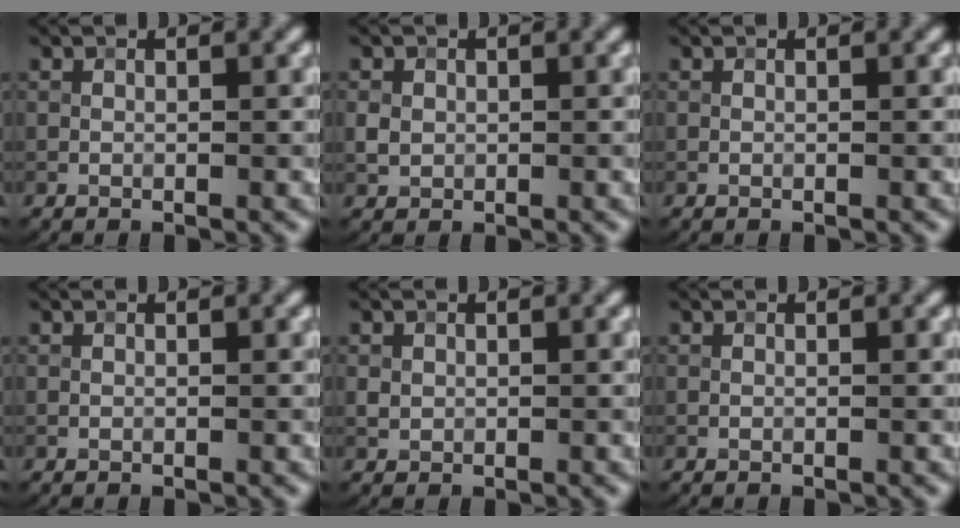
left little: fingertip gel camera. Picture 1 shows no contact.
{"total": 1.3, "force": [0.1, 1.2, 0.5], "torque": [-0.007, -0.002, 0.001]}
{"total": 0.0}
{"total": 0.0}
{"total": 0.7, "force": [0.2, 0.7, 0.2], "torque": [-0.001, -0.003, 0.004]}
{"total": 0.0}